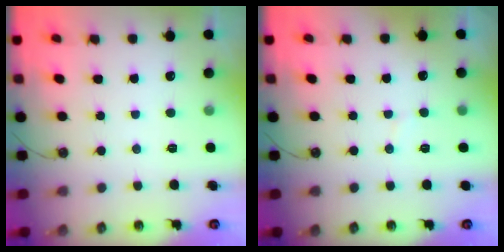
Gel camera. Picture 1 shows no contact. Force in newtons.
{"total": 2.8, "press": 2.8, "slide": 0.3}